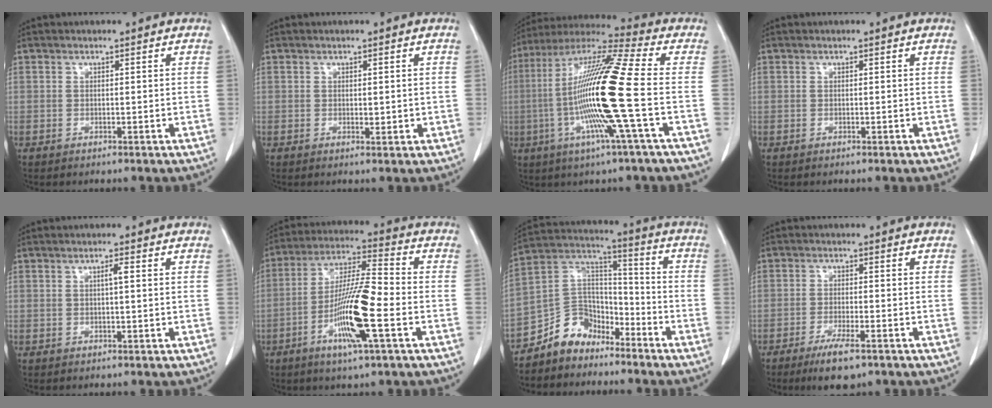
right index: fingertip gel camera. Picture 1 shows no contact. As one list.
[{"total": 1.2, "force": [0.1, 0.6, 1.0], "torque": [-0.014, -0.004, 0.005]}, {"total": 18.8, "force": [-3.1, -0.9, 18.5], "torque": [-0.365, -0.006, -0.077]}, {"total": 0.0}, {"total": 1.2, "force": [0.2, 0.0, 1.2], "torque": [-0.023, 0.002, 0.002]}, {"total": 13.4, "force": [-4.5, 0.7, 12.5], "torque": [-0.241, -0.007, -0.087]}, {"total": 9.5, "force": [-7.3, 5.8, 1.7], "torque": [-0.028, 0.053, -0.139]}, {"total": 6.1, "force": [-4.1, 1.1, 4.4], "torque": [-0.079, -0.013, -0.064]}]